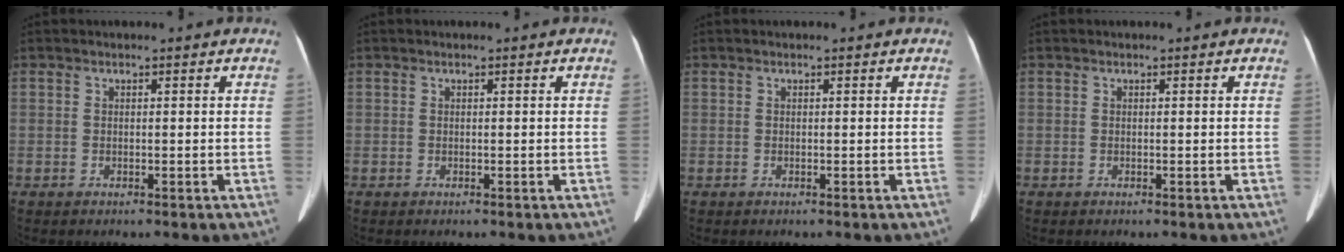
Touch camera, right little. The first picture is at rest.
{"total": 0.0}
{"total": 0.0}
{"total": 0.0}